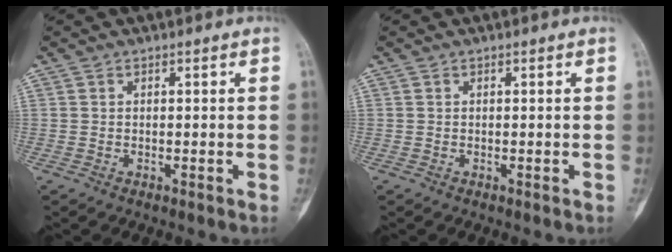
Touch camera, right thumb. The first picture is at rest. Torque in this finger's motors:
{"motor_torque": [0.02, -0.01, 0.06, -0.06, 0.01]}